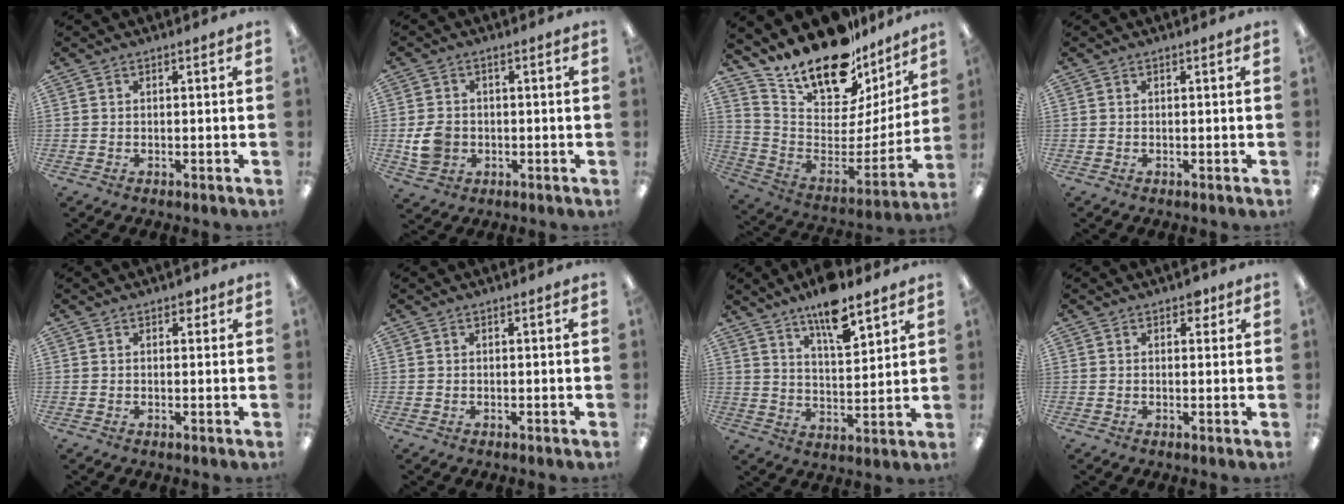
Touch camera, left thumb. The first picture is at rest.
{"total": 5.9, "force": [-0.8, 4.9, 3.1], "torque": [-0.052, 0.001, -0.016]}
{"total": 19.8, "force": [16.9, 7.2, 7.4], "torque": [-0.147, -0.132, 0.301]}
{"total": 0.0}
{"total": 1.6, "force": [0.9, 1.0, 0.9], "torque": [-0.002, -0.004, 0.012]}
{"total": 0.0}
{"total": 11.5, "force": [8.9, 3.5, 6.4], "torque": [-0.100, -0.053, 0.153]}
{"total": 2.5, "force": [1.4, 1.6, 1.3], "torque": [-0.004, -0.005, 0.019]}